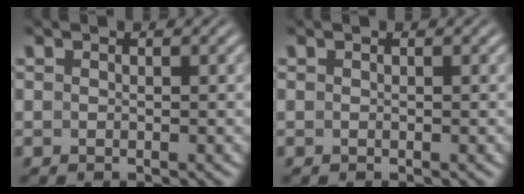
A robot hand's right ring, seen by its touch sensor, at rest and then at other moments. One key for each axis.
{"total": 0.0}